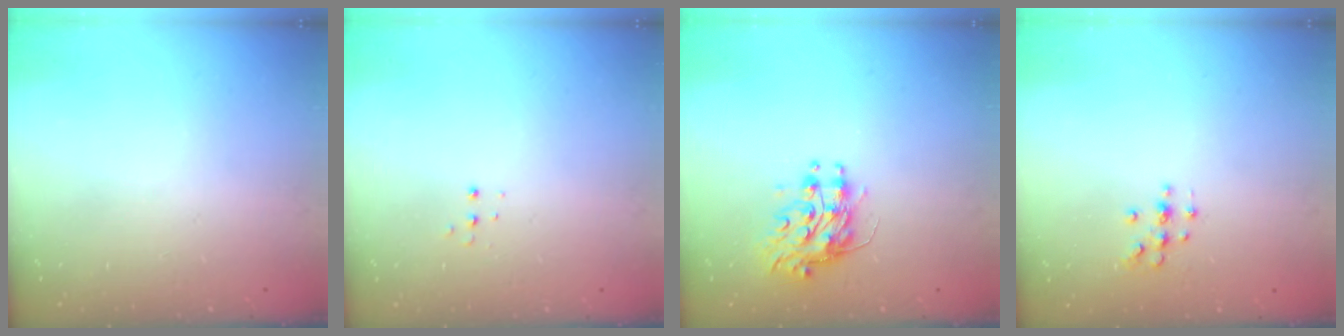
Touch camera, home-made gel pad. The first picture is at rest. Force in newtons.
{"total": 3.6, "press": 3.5, "slide": 0.8}
{"total": 9.0, "press": 9.0, "slide": 0.7}
{"total": 5.4, "press": 5.2, "slide": 1.6}